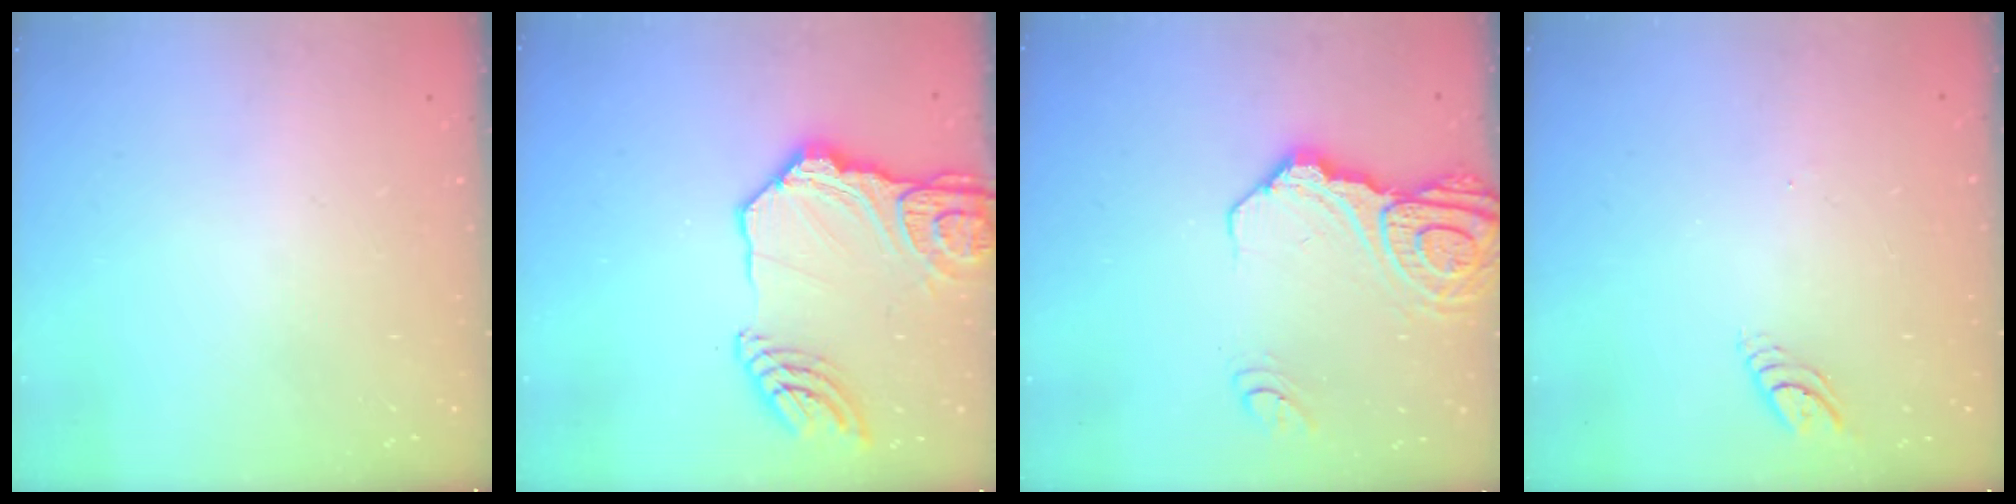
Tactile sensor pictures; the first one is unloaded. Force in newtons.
{"total": 19.1, "press": 19.0, "slide": 1.3}
{"total": 16.8, "press": 16.7, "slide": 2.0}
{"total": 4.1, "press": 4.1, "slide": 0.5}